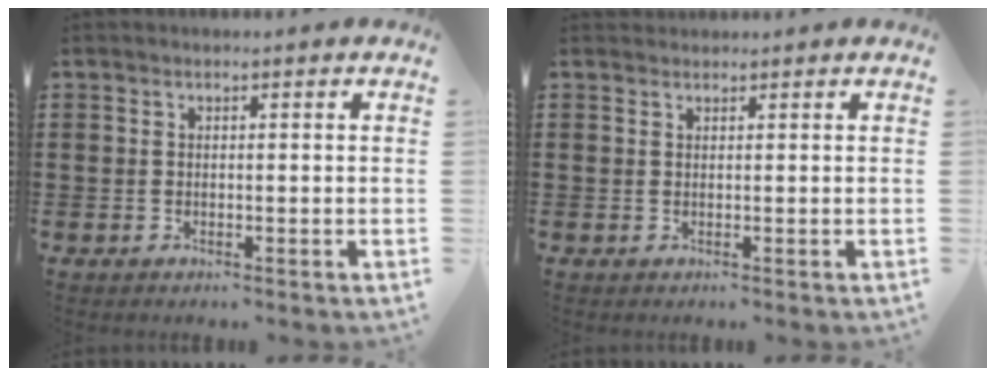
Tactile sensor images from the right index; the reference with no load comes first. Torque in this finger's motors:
{"motor_torque": [-0.70, 0.88, -0.35, -0.10]}